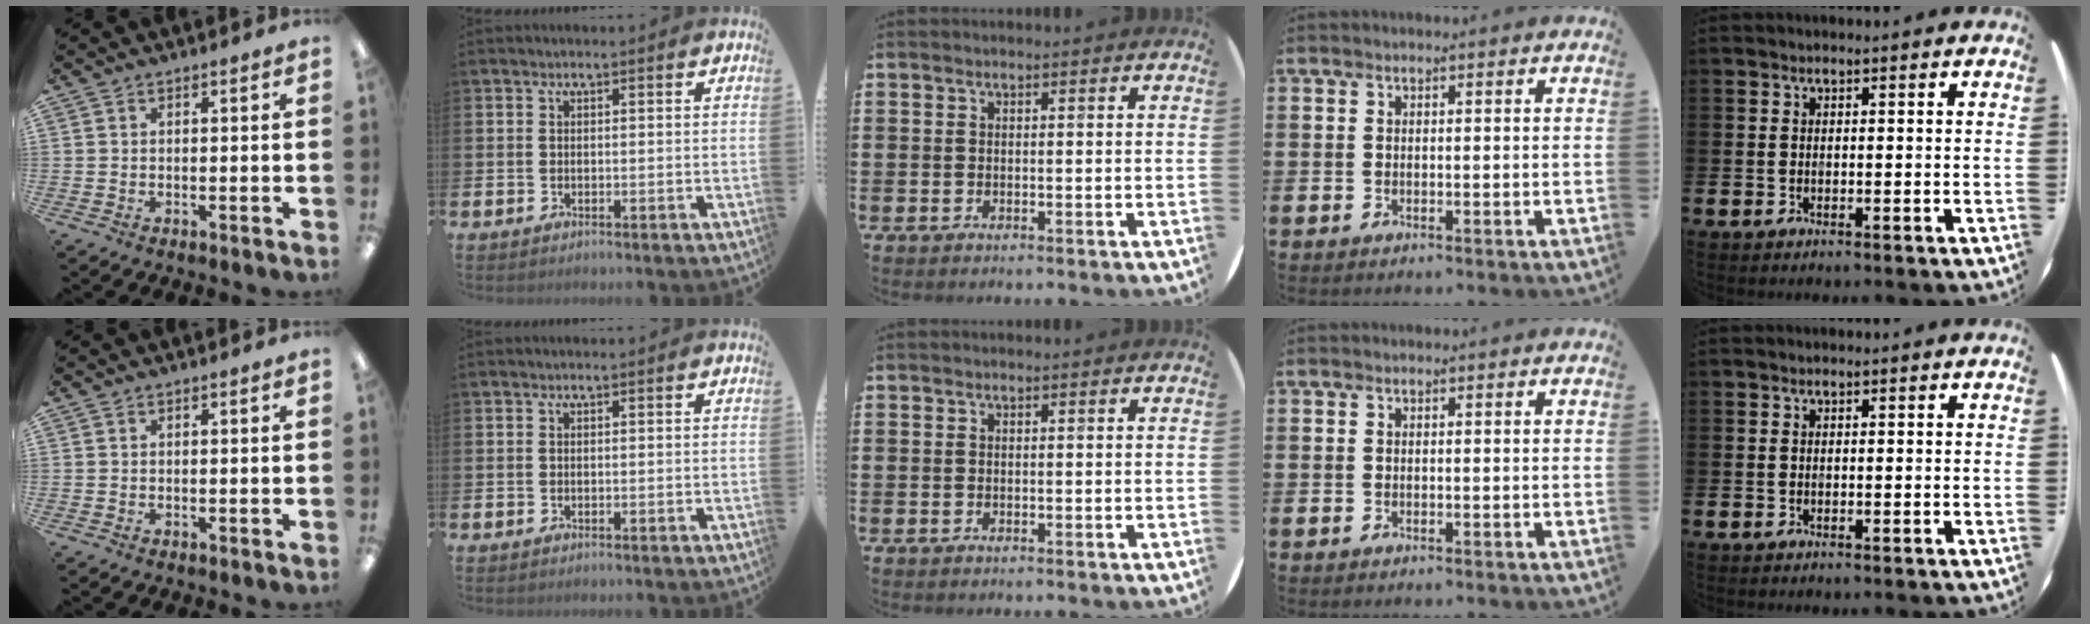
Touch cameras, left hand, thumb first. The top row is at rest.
{}